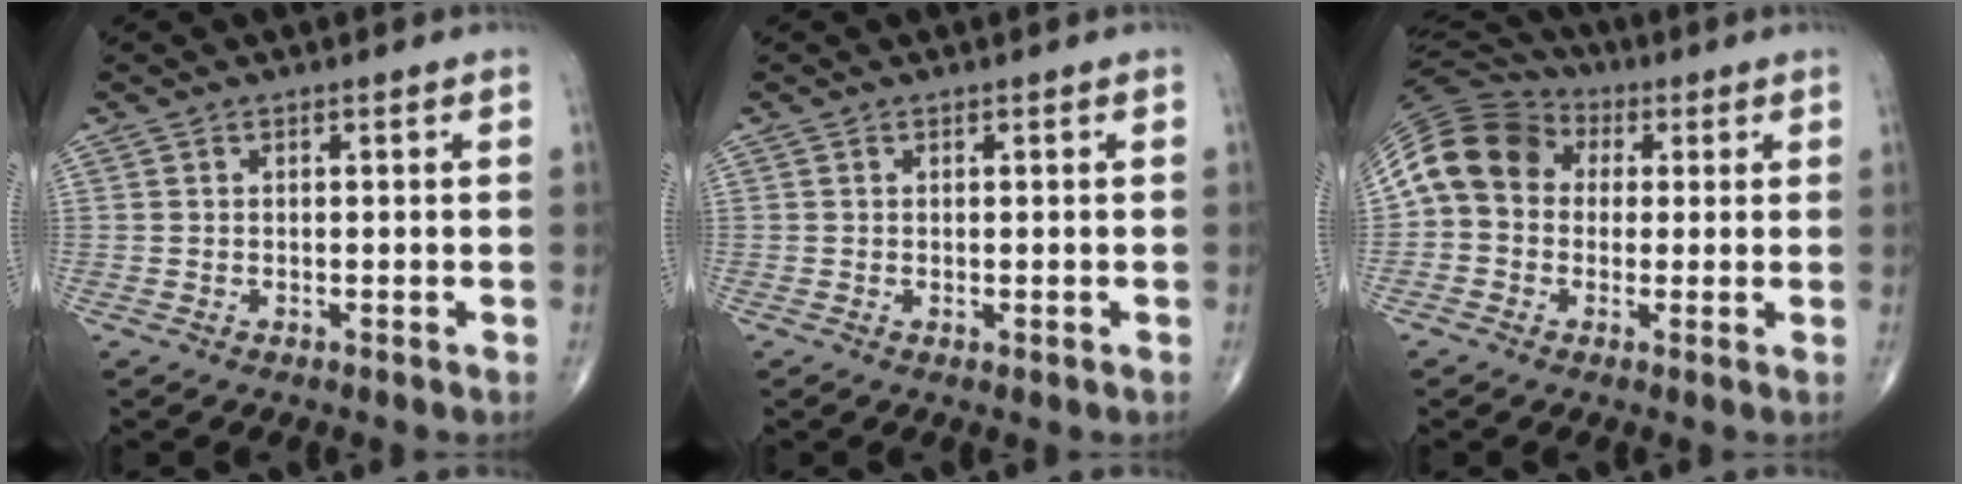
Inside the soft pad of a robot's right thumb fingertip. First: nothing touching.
{"total": 0.6, "force": [-0.1, 0.3, 0.5], "torque": [-0.012, -0.004, 0.000]}
{"total": 13.0, "force": [1.8, 10.8, 7.1], "torque": [-0.128, 0.035, 0.020]}